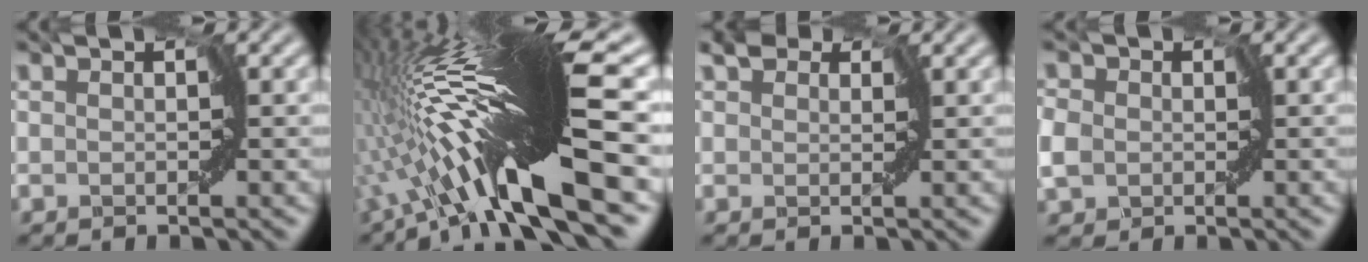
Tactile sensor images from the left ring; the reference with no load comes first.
{"total": 15.9, "force": [-1.9, 2.0, 15.7], "torque": [-0.255, 0.014, -0.035]}
{"total": 2.3, "force": [1.3, 1.7, 0.9], "torque": [-0.003, 0.014, 0.001]}
{"total": 4.1, "force": [-0.3, 3.6, 1.9], "torque": [-0.038, 0.001, -0.025]}